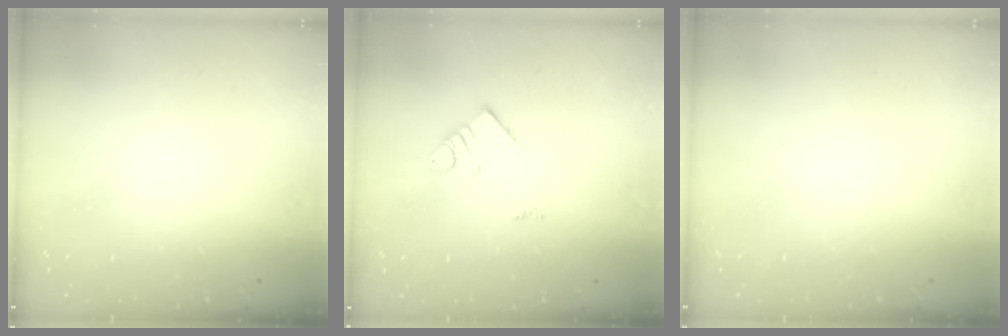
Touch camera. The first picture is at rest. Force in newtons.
{"total": 8.2, "press": 8.2, "slide": 0.5}
{"total": 1.5, "press": 1.5, "slide": 0.1}